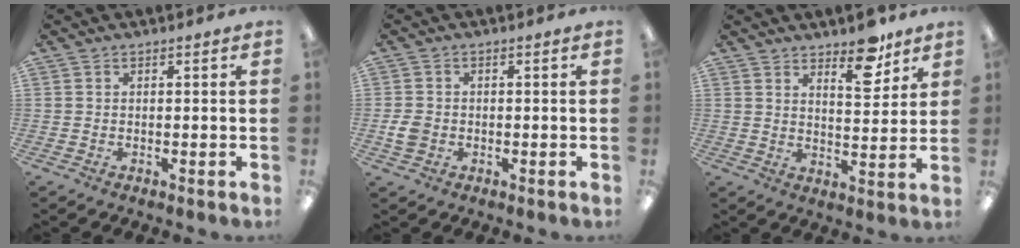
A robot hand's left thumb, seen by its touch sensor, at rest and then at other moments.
{"total": 3.8, "force": [-0.7, 3.1, 2.2], "torque": [-0.034, 0.004, -0.015]}
{"total": 9.7, "force": [7.2, 3.8, 5.4], "torque": [-0.052, -0.048, 0.118]}